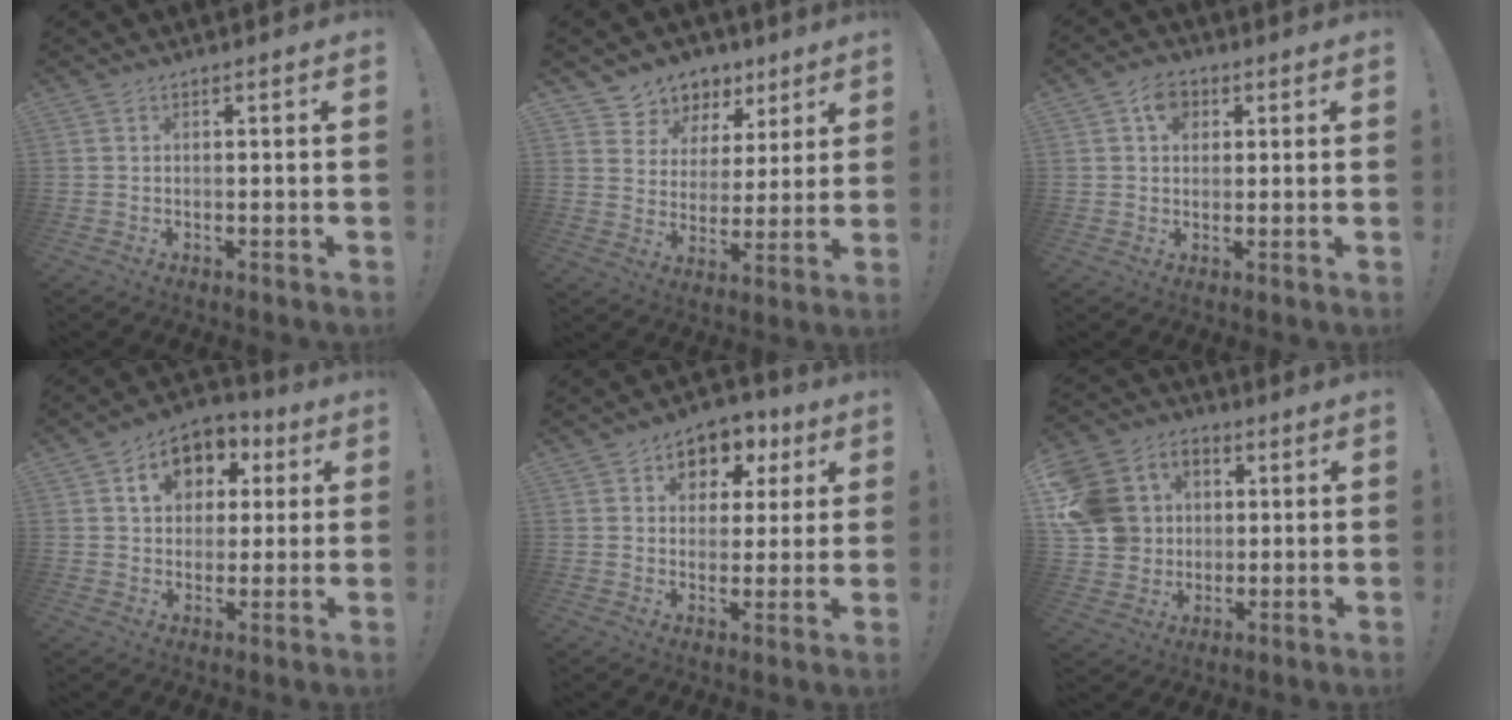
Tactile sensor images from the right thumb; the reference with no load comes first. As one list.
[{"total": 7.8, "force": [4.9, 6.0, 0.9], "torque": [-0.014, -0.048, 0.097]}, {"total": 5.9, "force": [2.0, 4.7, 2.9], "torque": [-0.046, 0.006, 0.037]}, {"total": 11.5, "force": [4.1, 9.2, 5.5], "torque": [-0.074, -0.011, 0.078]}, {"total": 7.5, "force": [2.7, 6.5, 2.7], "torque": [-0.024, -0.019, 0.051]}, {"total": 14.3, "force": [2.5, 13.0, 5.5], "torque": [-0.075, -0.001, 0.060]}]